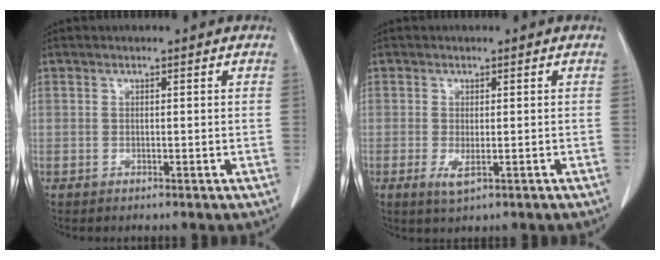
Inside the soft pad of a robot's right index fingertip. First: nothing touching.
{"total": 2.4, "force": [-0.9, 0.7, 2.1], "torque": [-0.036, -0.006, -0.010]}